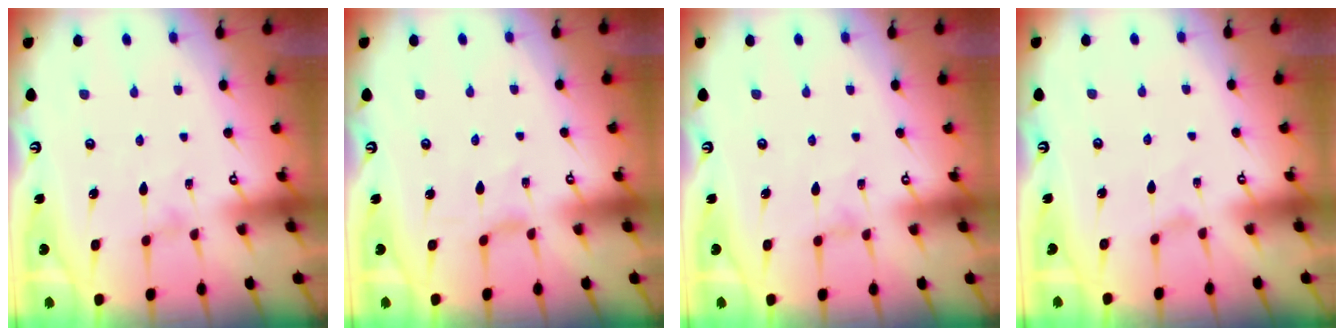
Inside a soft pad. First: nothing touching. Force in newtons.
{"total": 2.0, "press": 2.0, "slide": 0.4}
{"total": 0.0}
{"total": 0.0}